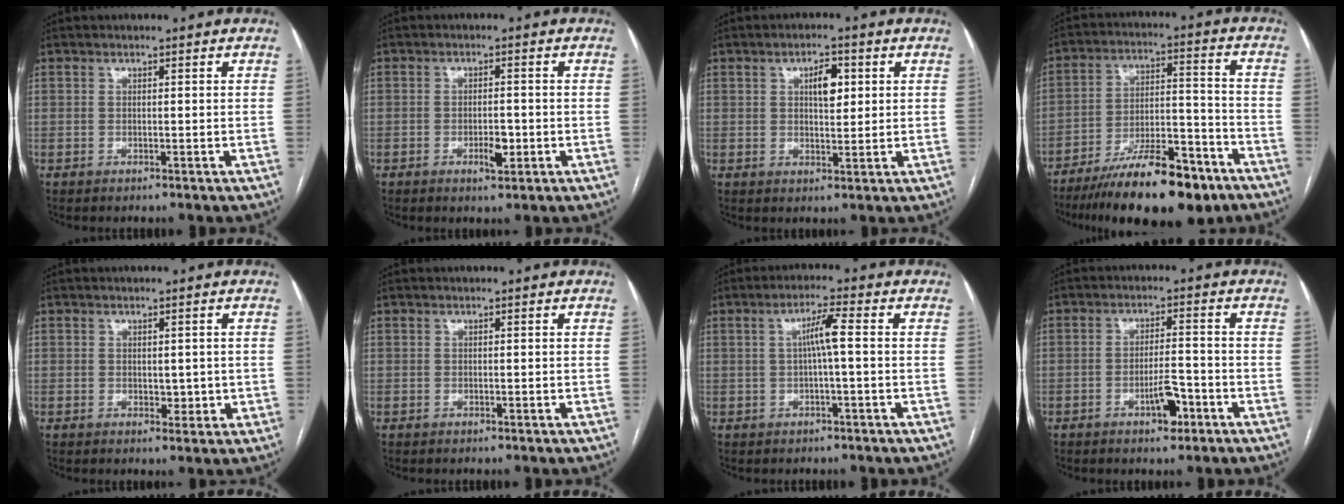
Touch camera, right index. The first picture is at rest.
{"total": 2.8, "force": [-1.0, 1.0, 2.4], "torque": [-0.044, 0.001, -0.011]}
{"total": 4.3, "force": [1.4, 1.7, 3.7], "torque": [-0.059, 0.007, 0.022]}
{"total": 17.8, "force": [-12.7, 4.3, 11.8], "torque": [-0.172, 0.008, -0.208]}
{"total": 2.1, "force": [0.1, 1.6, 1.4], "torque": [-0.018, 0.000, 0.009]}
{"total": 0.0}
{"total": 4.0, "force": [0.2, -0.1, 4.0], "torque": [-0.071, 0.011, 0.005]}
{"total": 4.5, "force": [-2.4, 1.3, 3.6], "torque": [-0.064, 0.003, -0.037]}